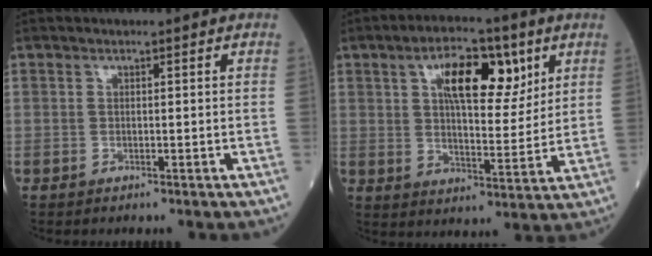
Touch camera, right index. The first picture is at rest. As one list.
[{"total": 12.0, "force": [5.3, 4.5, 9.8], "torque": [-0.157, 0.015, 0.087]}]